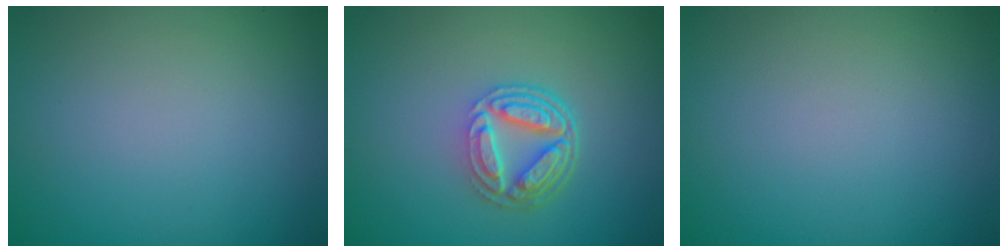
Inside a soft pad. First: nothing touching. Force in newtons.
{"total": 4.7, "press": 3.4, "slide": 3.2}
{"total": 0.0}